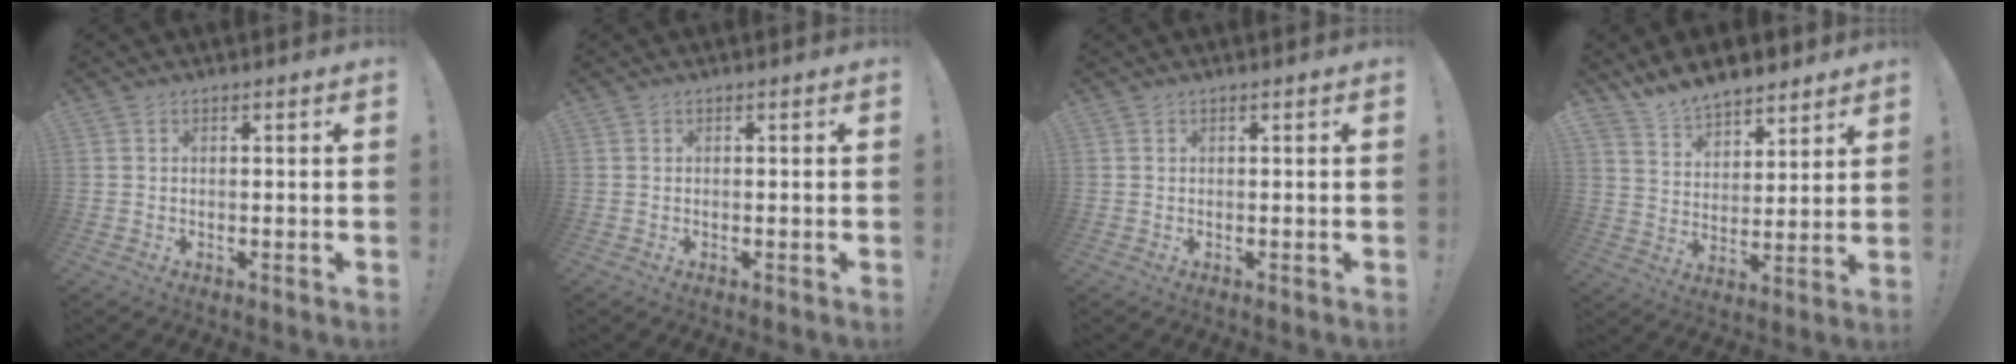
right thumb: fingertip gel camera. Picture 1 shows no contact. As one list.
[{"total": 0.0}, {"total": 0.0}, {"total": 9.5, "force": [8.4, 4.0, 1.9], "torque": [-0.051, -0.061, 0.164]}]